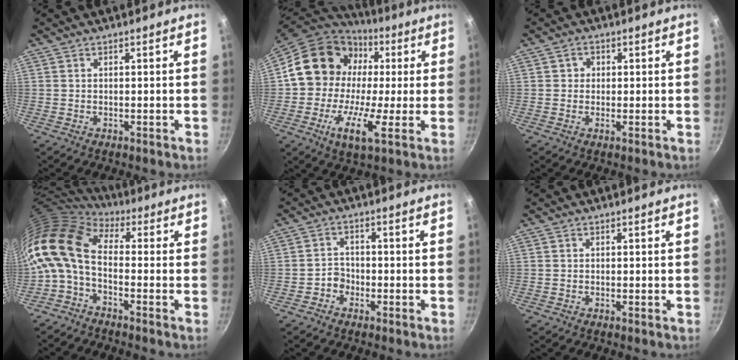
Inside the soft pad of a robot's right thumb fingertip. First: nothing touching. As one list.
[{"total": 19.2, "force": [0.8, 14.0, 13.1], "torque": [-0.207, 0.032, -0.004]}, {"total": 1.8, "force": [0.2, 1.6, 0.7], "torque": [-0.002, -0.004, -0.003]}, {"total": 12.2, "force": [-0.2, 7.2, 9.9], "torque": [-0.196, 0.020, -0.023]}, {"total": 2.7, "force": [-1.5, 2.1, 0.7], "torque": [0.006, 0.017, -0.026]}, {"total": 0.0}]